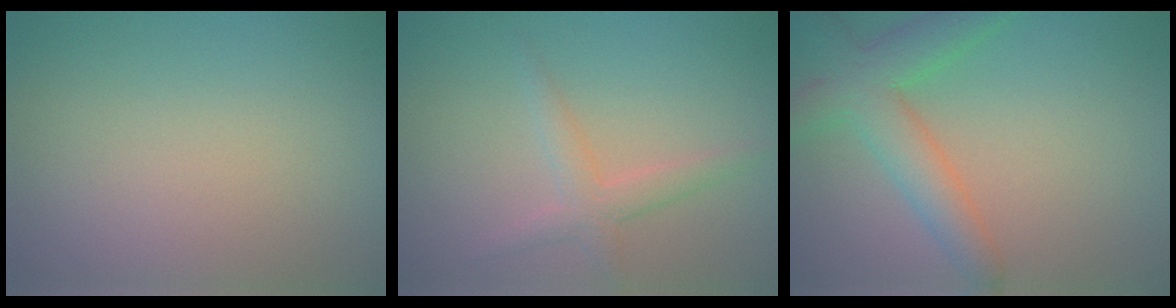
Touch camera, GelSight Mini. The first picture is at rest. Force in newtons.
{"total": 2.4, "press": 2.4, "slide": 0.1}
{"total": 5.1, "press": 5.1, "slide": 0.2}